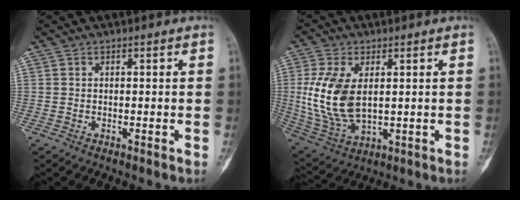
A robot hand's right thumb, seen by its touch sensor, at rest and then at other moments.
{"total": 13.3, "force": [1.5, 7.6, 10.9], "torque": [-0.222, -0.012, 0.042]}